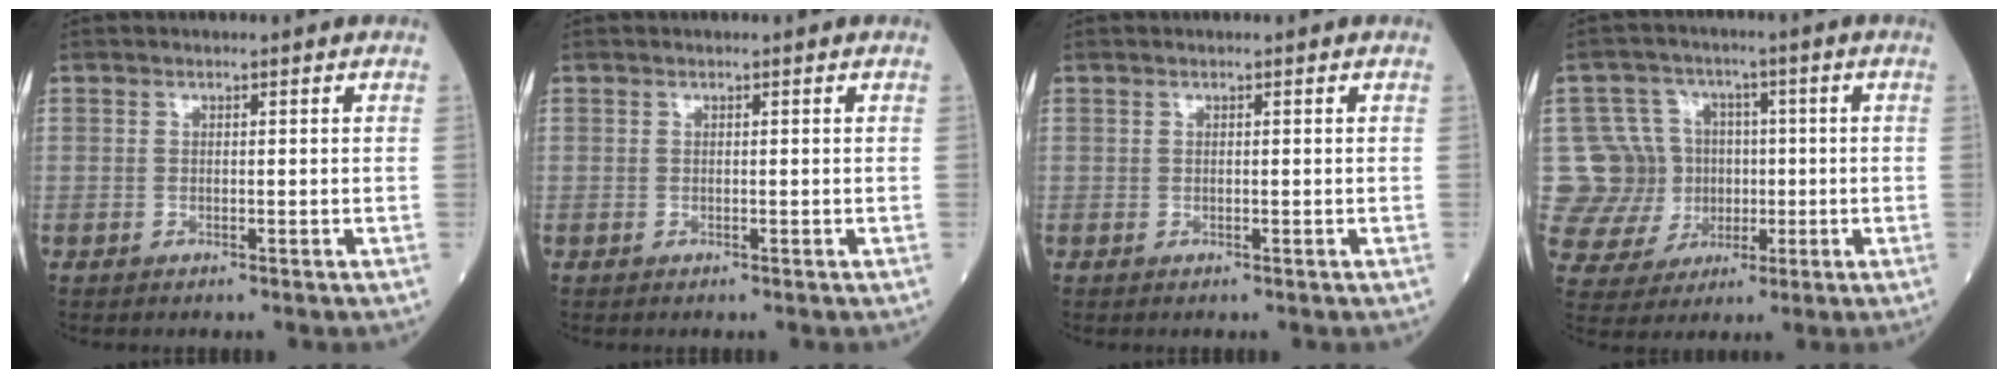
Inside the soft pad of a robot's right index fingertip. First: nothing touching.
{"total": 0.0}
{"total": 0.0}
{"total": 11.3, "force": [0.2, 11.1, 2.2], "torque": [-0.057, 0.040, 0.020]}